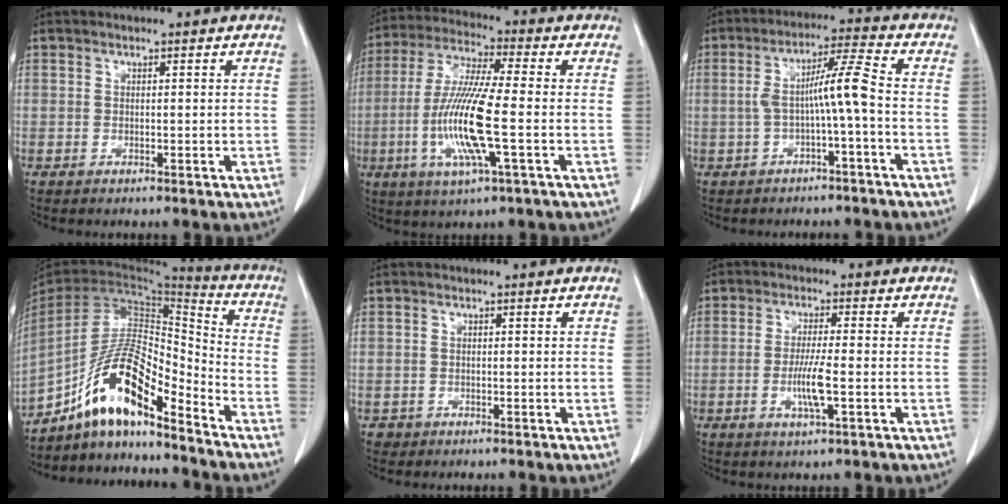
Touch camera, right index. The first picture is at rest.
{"total": 13.4, "force": [-2.8, 0.8, 13.1], "torque": [-0.272, -0.013, -0.060]}
{"total": 6.8, "force": [-1.2, -0.6, 6.6], "torque": [-0.122, 0.025, -0.017]}
{"total": 14.6, "force": [-10.2, 3.0, 10.0], "torque": [-0.189, 0.023, -0.182]}
{"total": 1.2, "force": [-0.5, 1.0, -0.2], "torque": [-0.003, 0.005, -0.009]}
{"total": 5.4, "force": [-1.4, 0.2, 5.2], "torque": [-0.102, -0.010, -0.026]}